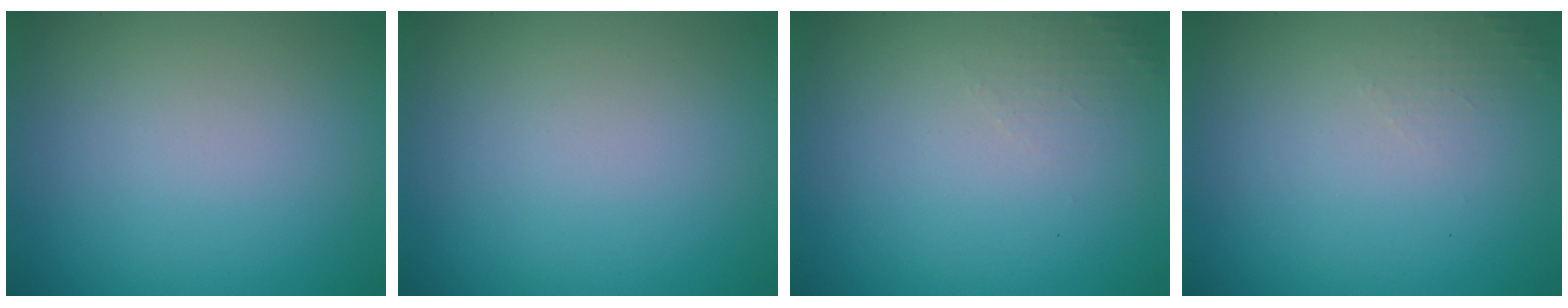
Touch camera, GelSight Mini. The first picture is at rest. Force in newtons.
{"total": 0.0}
{"total": 1.1, "press": 1.1, "slide": 0.3}
{"total": 1.1, "press": 1.1, "slide": 0.3}